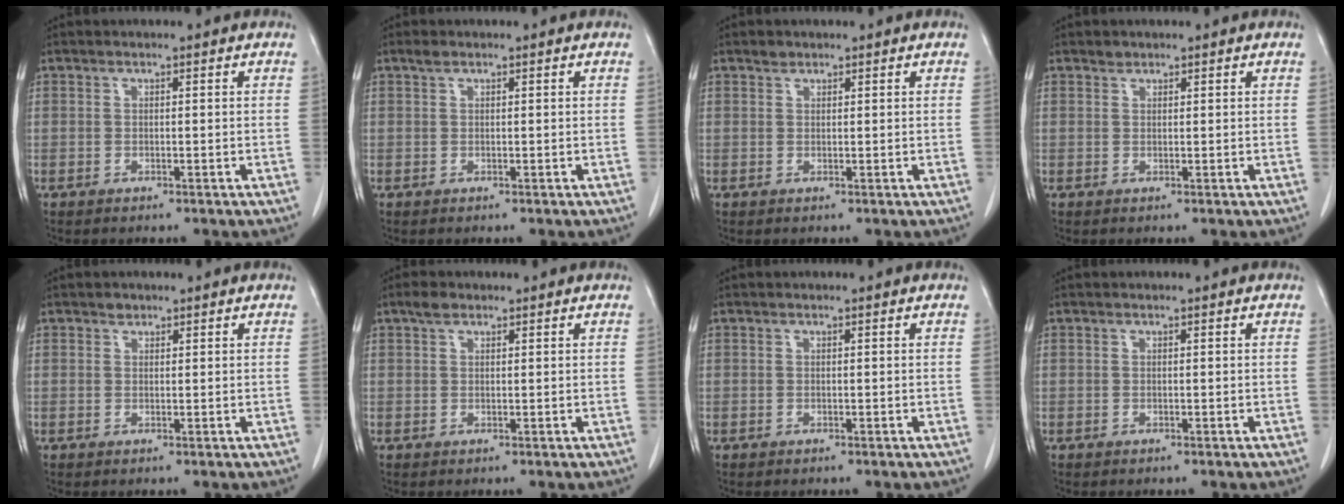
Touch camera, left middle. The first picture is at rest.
{"total": 0.8, "force": [0.6, 0.3, 0.4], "torque": [-0.014, 0.007, 0.013]}
{"total": 1.0, "force": [0.8, 0.5, 0.2], "torque": [-0.004, 0.002, 0.013]}
{"total": 0.8, "force": [0.7, 0.4, 0.0], "torque": [-0.001, 0.000, 0.010]}
{"total": 0.9, "force": [0.7, 0.5, 0.2], "torque": [-0.004, 0.002, 0.010]}
{"total": 1.8, "force": [1.2, 0.9, 0.9], "torque": [-0.022, 0.009, 0.022]}
{"total": 0.0}
{"total": 0.0}